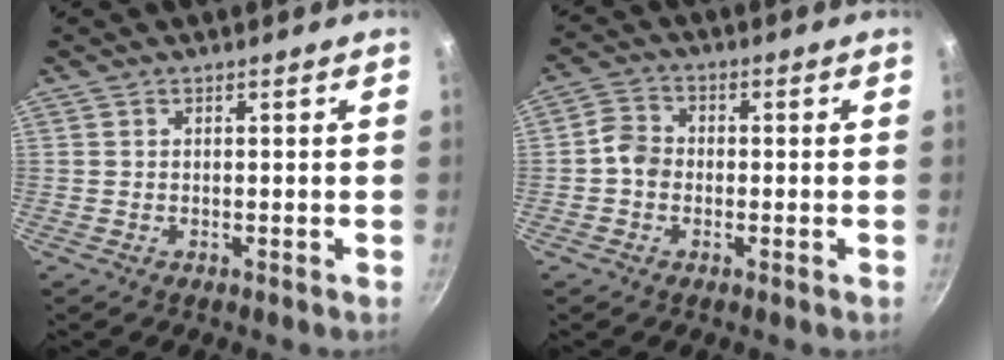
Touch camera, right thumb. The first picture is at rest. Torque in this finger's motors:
{"motor_torque": [0.74, 0.61, 0.65, -0.26, 0.05]}